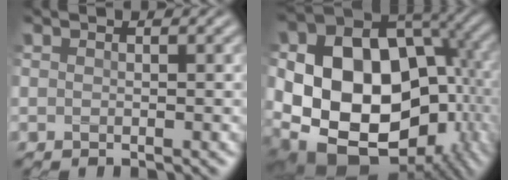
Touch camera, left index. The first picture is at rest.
{"total": 18.5, "force": [-1.2, 13.6, 12.5], "torque": [-0.199, -0.025, 0.016]}